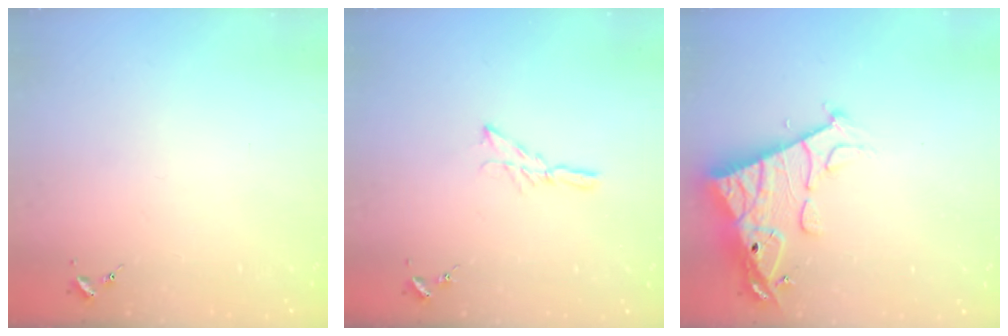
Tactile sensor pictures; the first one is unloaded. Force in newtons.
{"total": 5.8, "press": 5.7, "slide": 0.6}
{"total": 15.6, "press": 15.5, "slide": 1.5}